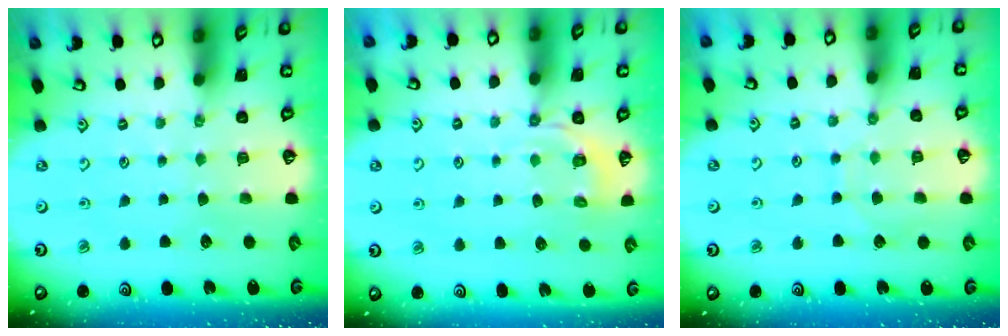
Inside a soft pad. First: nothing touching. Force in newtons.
{"total": 4.3, "press": 3.9, "slide": 1.7}
{"total": 5.5, "press": 5.5, "slide": 0.6}